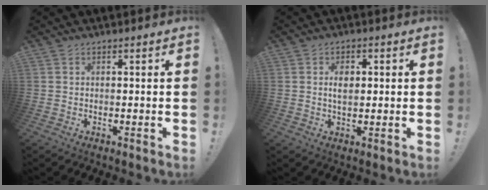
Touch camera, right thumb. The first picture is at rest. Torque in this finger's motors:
{"motor_torque": [-0.19, 0.26, 0.28, 0.30, 0.21]}